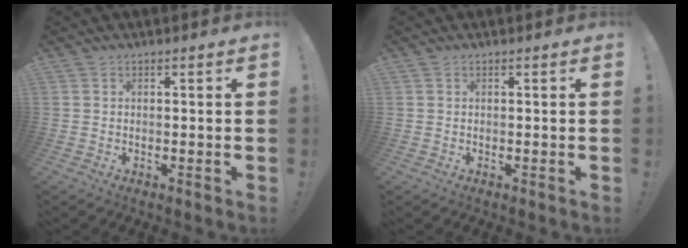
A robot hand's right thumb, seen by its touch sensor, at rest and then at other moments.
{"total": 0.0}